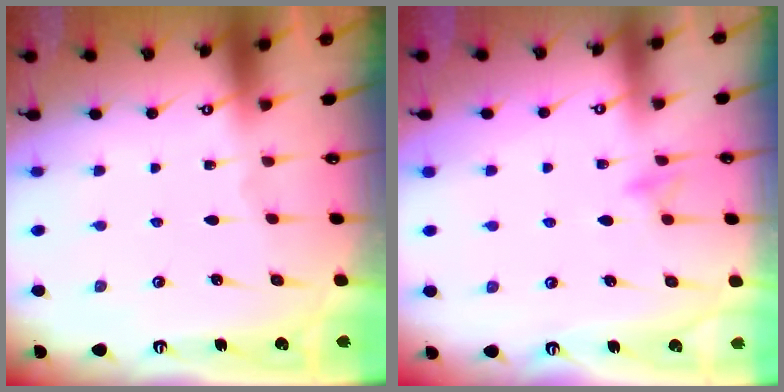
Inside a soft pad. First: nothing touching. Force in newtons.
{"total": 8.3, "press": 8.3, "slide": 0.6}